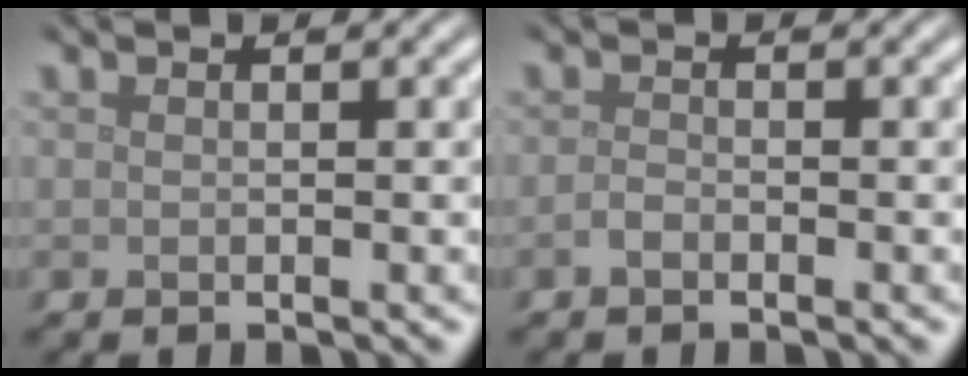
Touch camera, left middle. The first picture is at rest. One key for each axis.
{"total": 0.8, "fx": -0.5, "fy": 0.4, "fz": 0.5, "tx": -0.011, "ty": 0.000, "tz": -0.013}